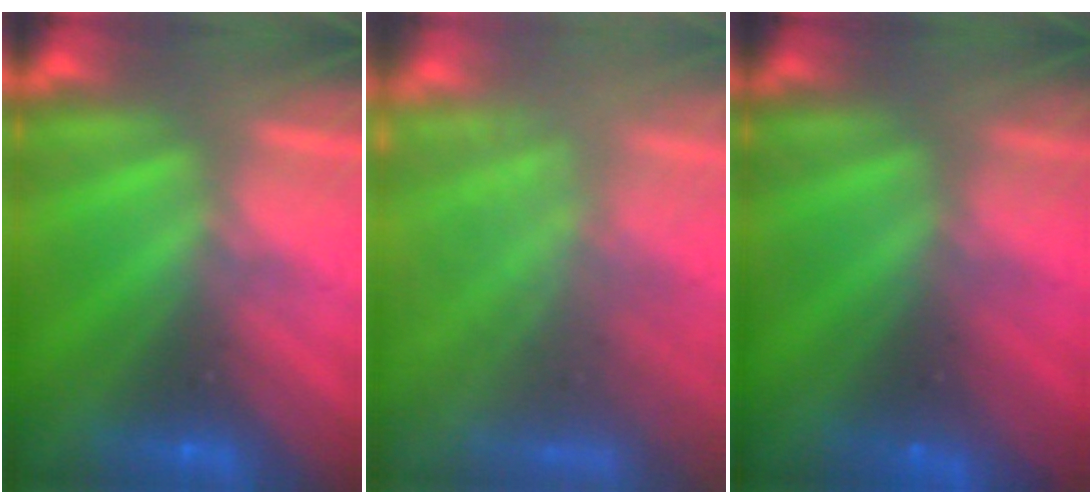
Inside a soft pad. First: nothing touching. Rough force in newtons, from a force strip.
{"total": 7.6}
{"total": 1.4}